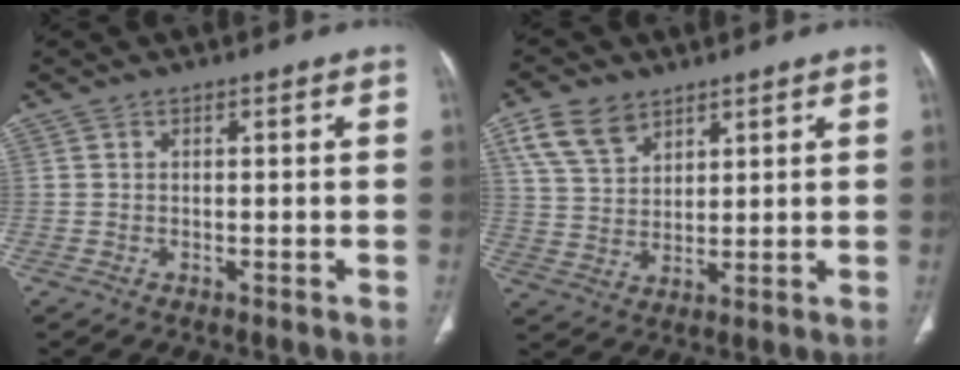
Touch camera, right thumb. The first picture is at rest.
{"total": 8.7, "force": [5.2, 5.4, 4.4], "torque": [-0.072, -0.015, 0.108]}